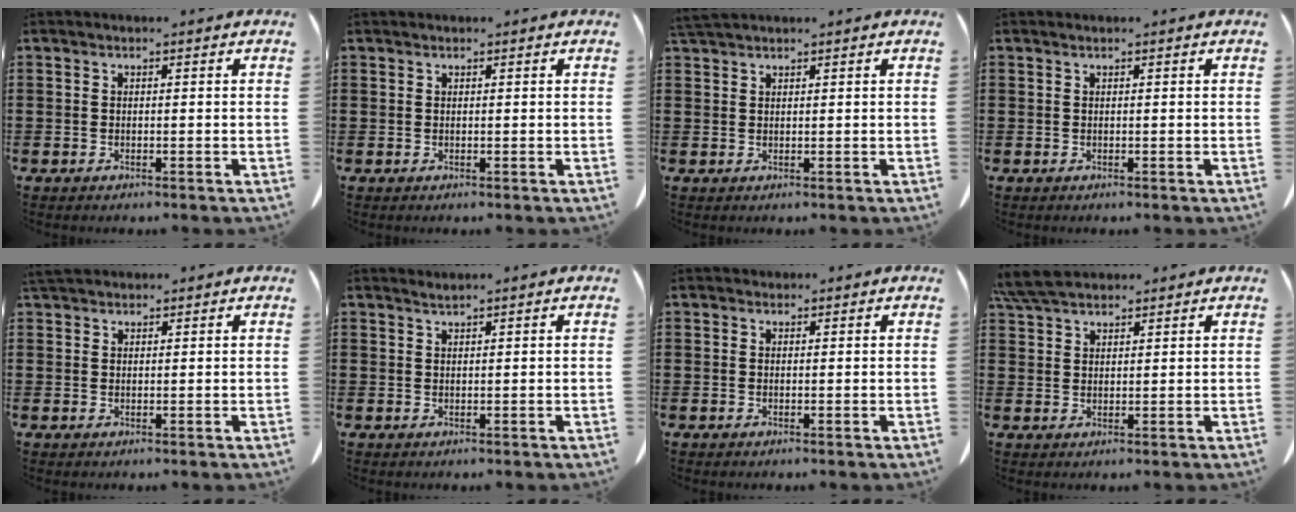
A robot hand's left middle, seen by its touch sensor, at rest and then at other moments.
{"total": 0.0}
{"total": 1.7, "force": [1.6, 0.1, 0.6], "torque": [-0.016, 0.001, 0.032]}
{"total": 0.0}
{"total": 2.4, "force": [2.1, 0.9, 0.9], "torque": [-0.025, 0.005, 0.042]}
{"total": 0.9, "force": [0.9, -0.1, 0.3], "torque": [-0.006, -0.002, 0.017]}
{"total": 0.5, "force": [0.3, 0.4, 0.0], "torque": [-0.001, 0.003, 0.007]}
{"total": 5.4, "force": [4.7, 1.3, 2.3], "torque": [-0.058, -0.003, 0.089]}